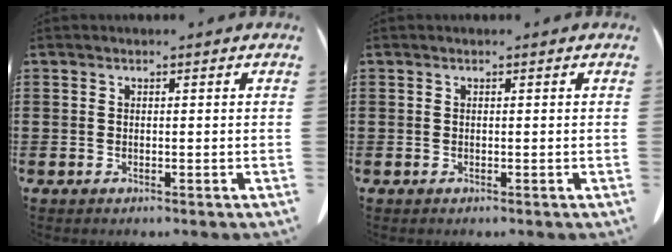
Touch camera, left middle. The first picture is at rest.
{"total": 0.0}